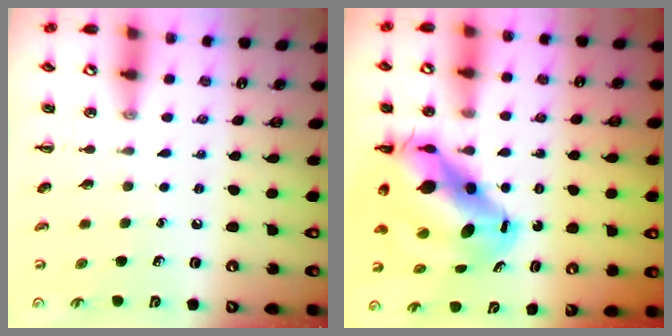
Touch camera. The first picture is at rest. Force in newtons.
{"total": 14.2, "press": 13.8, "slide": 3.6}